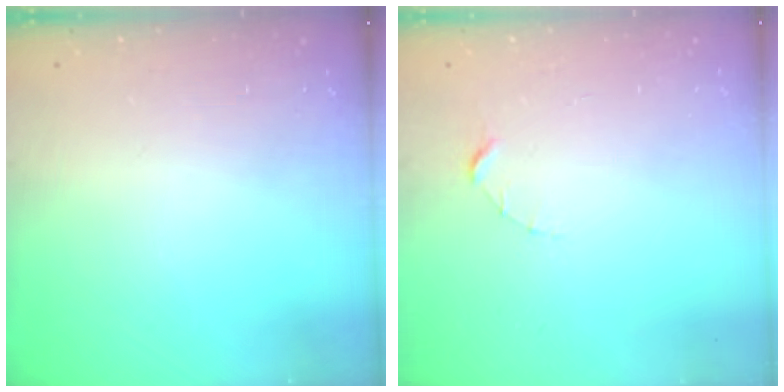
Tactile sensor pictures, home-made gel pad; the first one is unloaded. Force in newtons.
{"total": 1.5, "press": 1.5, "slide": 0.2}